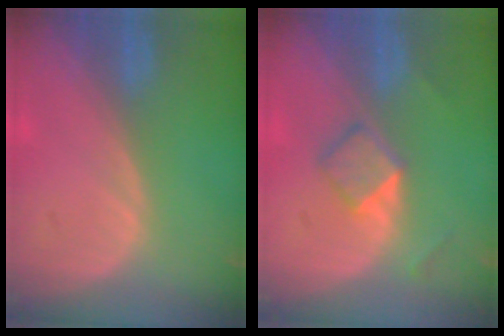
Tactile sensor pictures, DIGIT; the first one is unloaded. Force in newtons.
{"total": 4.0, "press": 3.9, "slide": 0.6}